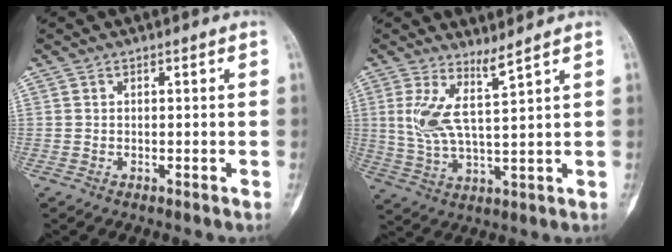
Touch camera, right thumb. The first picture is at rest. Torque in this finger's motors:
{"motor_torque": [0.42, 1.19, 0.23, 0.32, 0.15]}